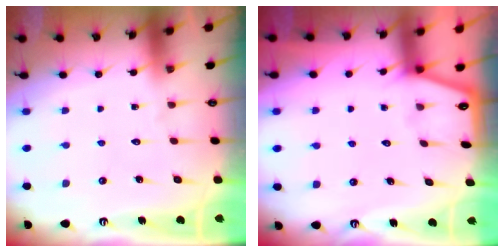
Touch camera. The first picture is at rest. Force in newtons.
{"total": 1.2, "press": 1.1, "slide": 0.1}